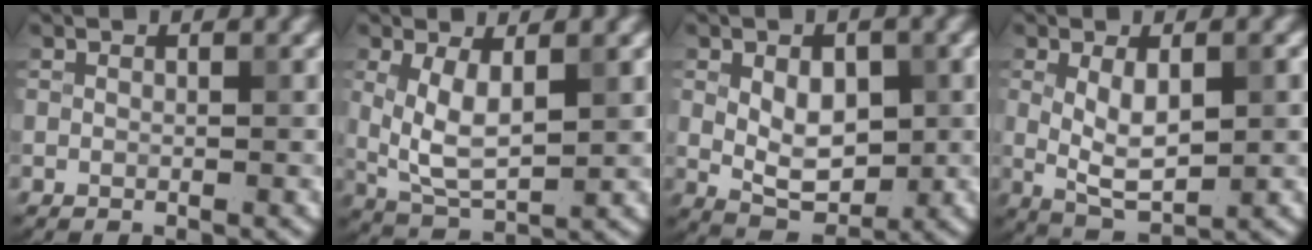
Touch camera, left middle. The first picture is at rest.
{"total": 4.5, "force": [1.0, 1.9, 4.0], "torque": [-0.084, -0.007, 0.025]}
{"total": 5.0, "force": [0.4, 3.2, 3.8], "torque": [-0.063, -0.005, 0.012]}
{"total": 4.4, "force": [0.5, 1.8, 4.0], "torque": [-0.077, -0.004, 0.014]}